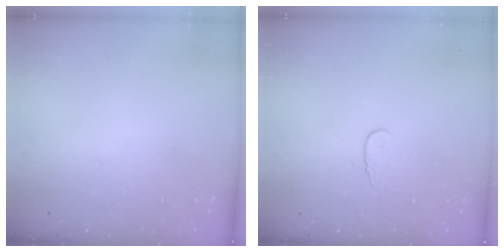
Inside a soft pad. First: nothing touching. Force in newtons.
{"total": 4.3, "press": 4.2, "slide": 0.4}